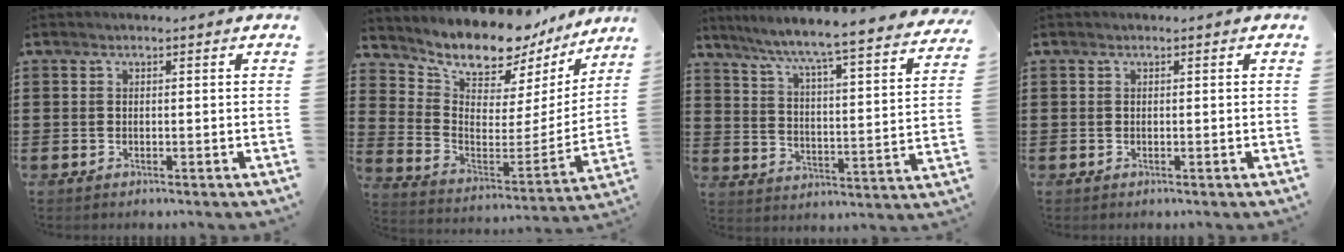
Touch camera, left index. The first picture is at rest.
{"total": 9.8, "force": [9.3, 2.2, 2.1], "torque": [-0.062, -0.083, 0.156]}
{"total": 5.1, "force": [4.6, -1.1, 1.9], "torque": [-0.061, -0.053, 0.066]}
{"total": 0.0}